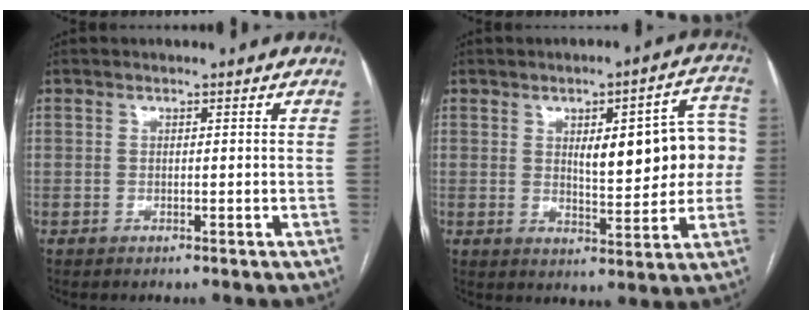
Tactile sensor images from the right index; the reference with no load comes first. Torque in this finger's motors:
{"motor_torque": [1.18, 0.76, 0.64, 0.08]}